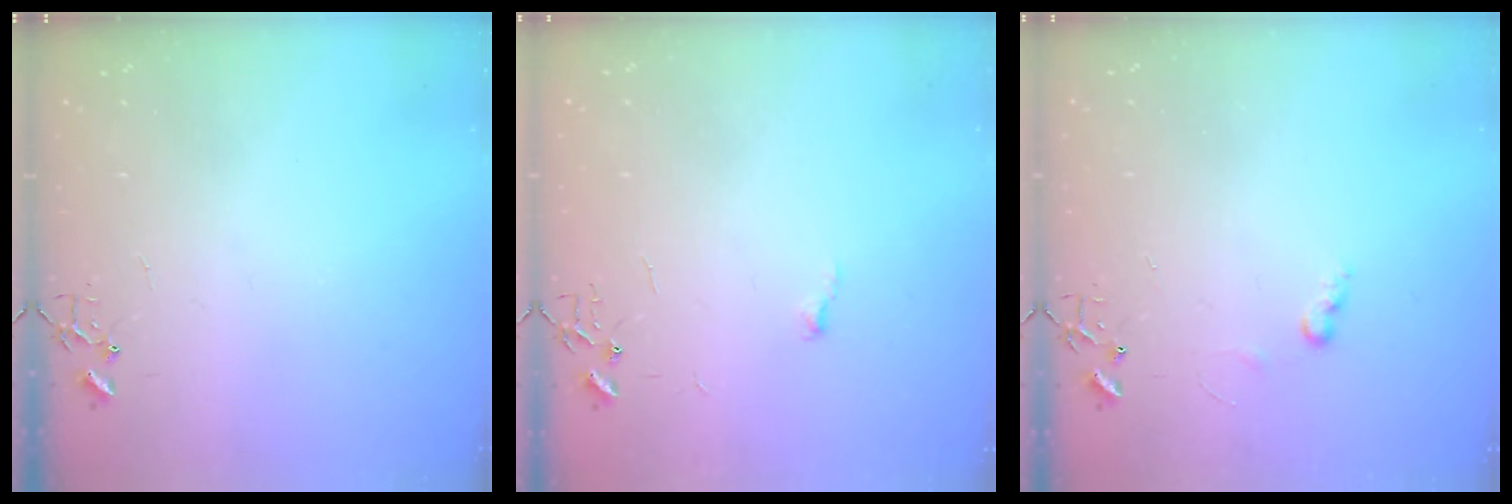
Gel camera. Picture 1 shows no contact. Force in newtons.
{"total": 3.5, "press": 3.5, "slide": 0.4}
{"total": 6.0, "press": 5.9, "slide": 0.7}